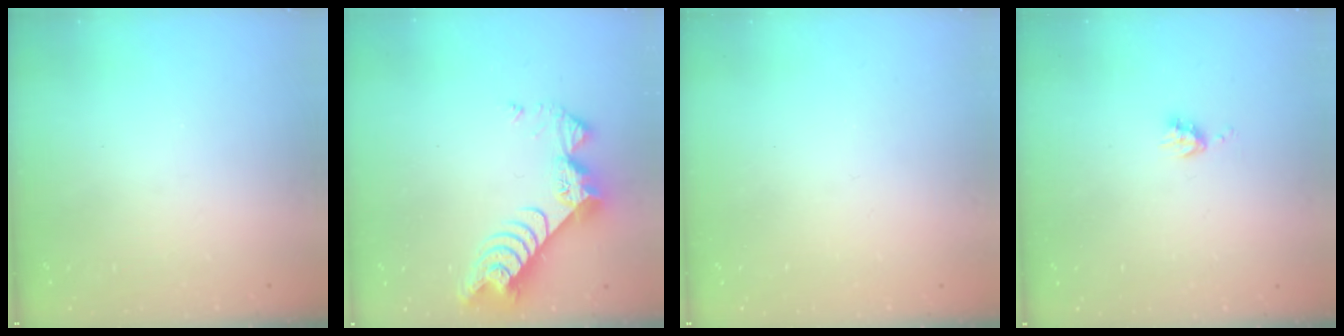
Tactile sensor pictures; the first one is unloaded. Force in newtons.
{"total": 10.7, "press": 10.7, "slide": 0.9}
{"total": 0.0}
{"total": 5.4, "press": 5.3, "slide": 0.7}